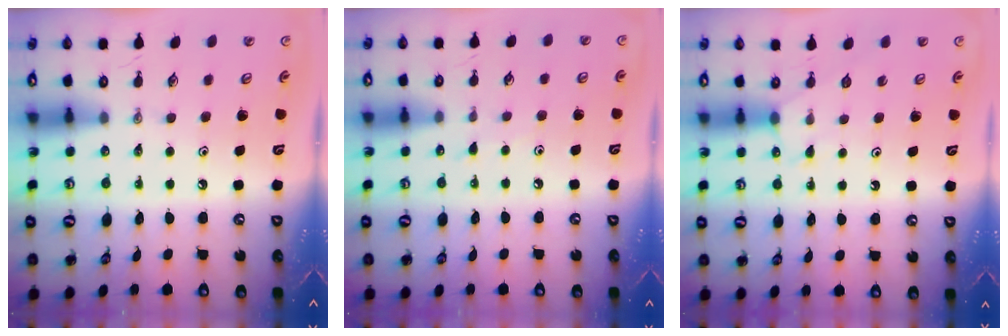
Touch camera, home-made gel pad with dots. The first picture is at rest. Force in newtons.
{"total": 3.8, "press": 3.7, "slide": 0.4}
{"total": 4.6, "press": 4.6, "slide": 0.5}